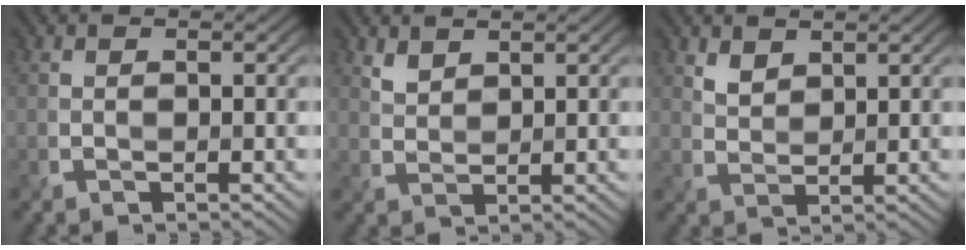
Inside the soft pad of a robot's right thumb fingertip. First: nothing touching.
{"total": 2.1, "force": [1.7, 0.9, 0.8], "torque": [-0.022, -0.003, 0.042]}
{"total": 2.4, "force": [1.9, 1.2, 1.0], "torque": [-0.025, -0.004, 0.045]}